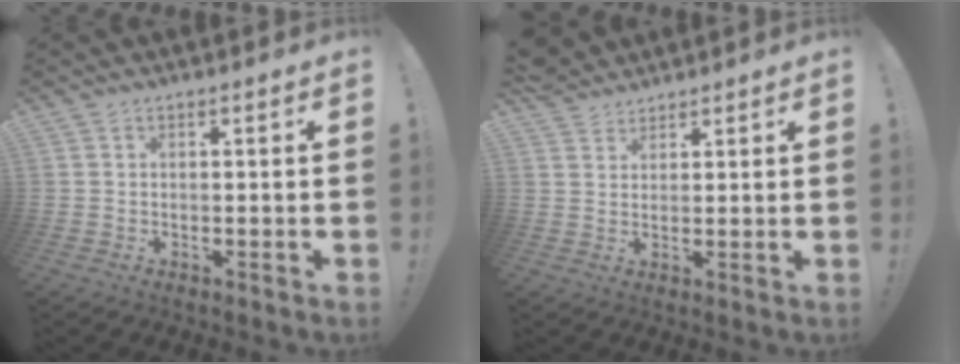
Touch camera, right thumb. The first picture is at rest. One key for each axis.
{"total": 5.2, "fx": 4.3, "fy": 2.8, "fz": 0.6, "tx": -0.009, "ty": -0.022, "tz": 0.085}